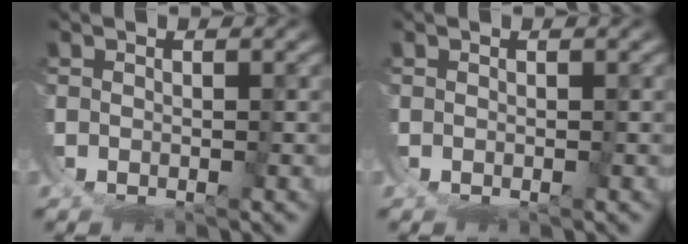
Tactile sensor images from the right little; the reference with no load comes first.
{"total": 0.0}